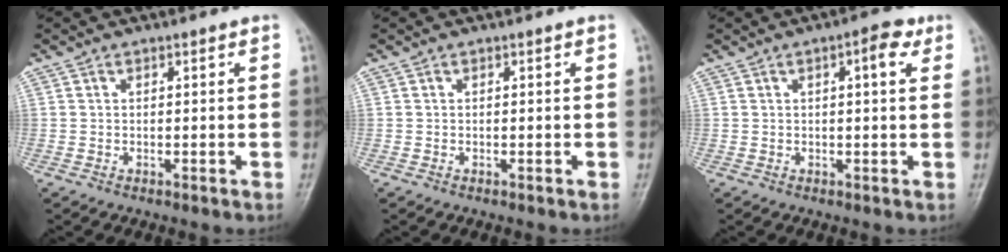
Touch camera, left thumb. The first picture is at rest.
{"total": 0.0}
{"total": 4.4, "force": [1.8, 1.4, 3.8], "torque": [-0.050, 0.004, 0.020]}